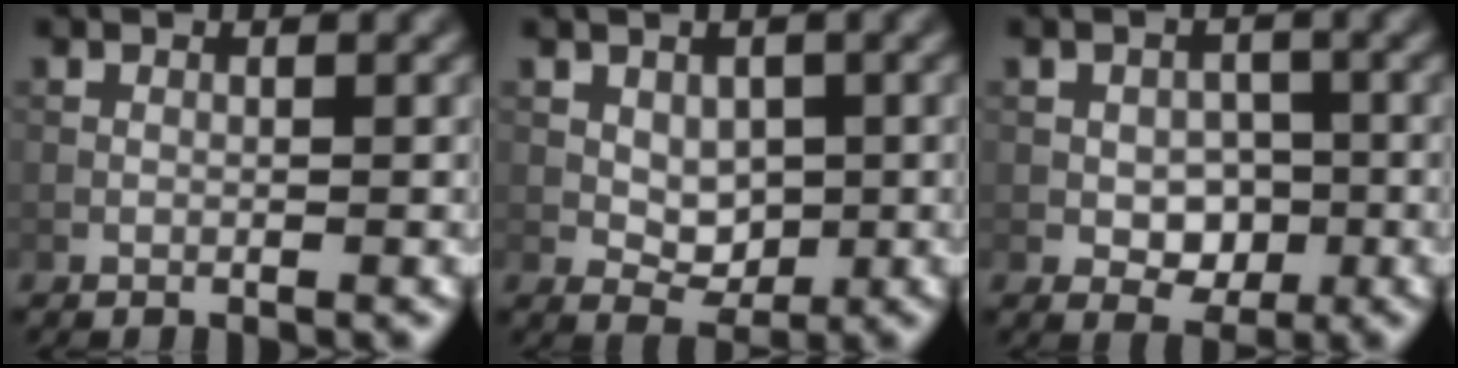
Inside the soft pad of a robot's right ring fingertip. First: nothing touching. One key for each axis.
{"total": 2.9, "fx": 0.4, "fy": 2.2, "fz": 1.8, "tx": -0.031, "ty": -0.005, "tz": 0.011}
{"total": 3.3, "fx": -0.6, "fy": 2.5, "fz": 2.1, "tx": -0.029, "ty": -0.002, "tz": -0.010}